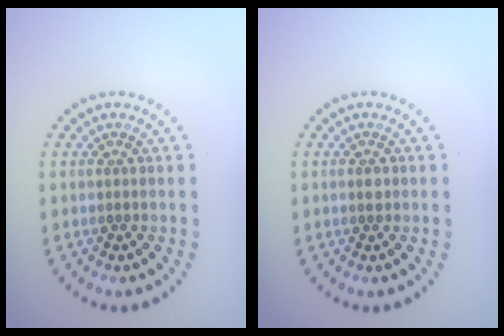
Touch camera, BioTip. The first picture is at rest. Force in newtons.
{"total": 1.0, "press": 1.0, "slide": 0.3}